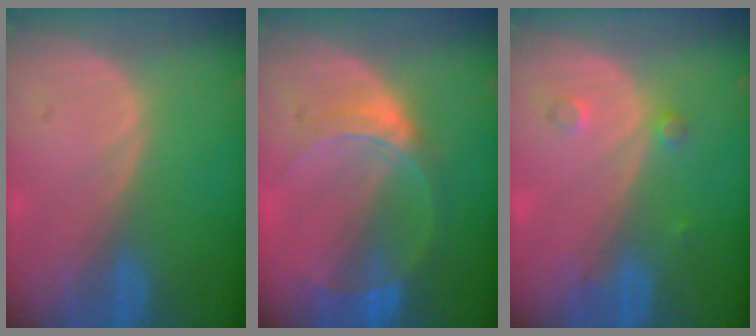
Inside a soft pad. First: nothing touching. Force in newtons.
{"total": 6.8, "press": 6.0, "slide": 3.2}
{"total": 1.7, "press": 1.7, "slide": 0.3}